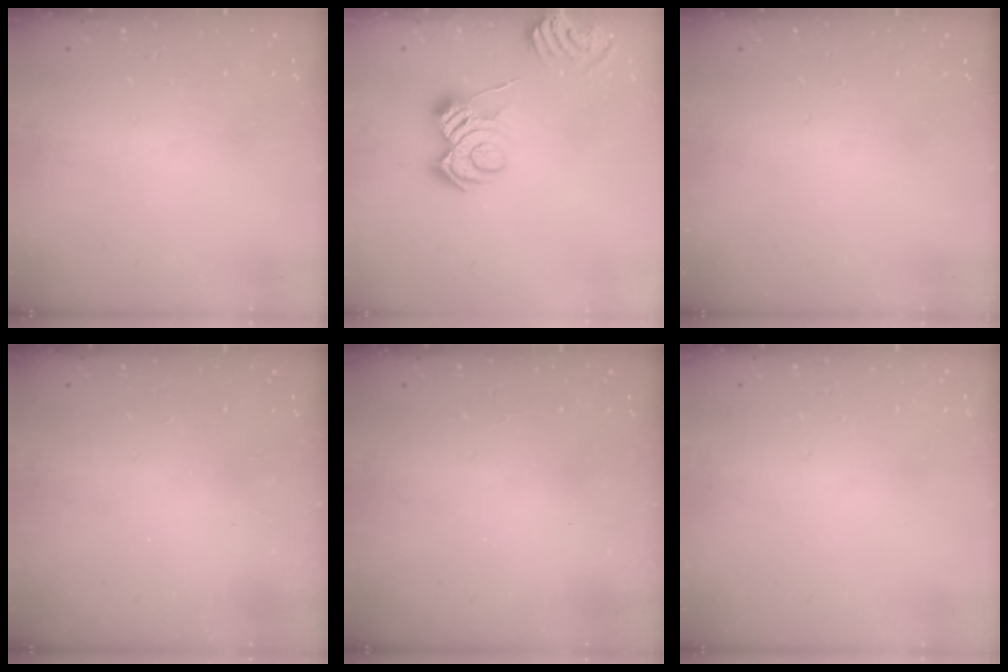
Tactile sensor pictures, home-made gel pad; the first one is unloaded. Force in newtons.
{"total": 10.1, "press": 10.1, "slide": 0.8}
{"total": 0.0}
{"total": 2.4, "press": 2.3, "slide": 0.8}
{"total": 2.4, "press": 2.3, "slide": 0.8}
{"total": 0.0}